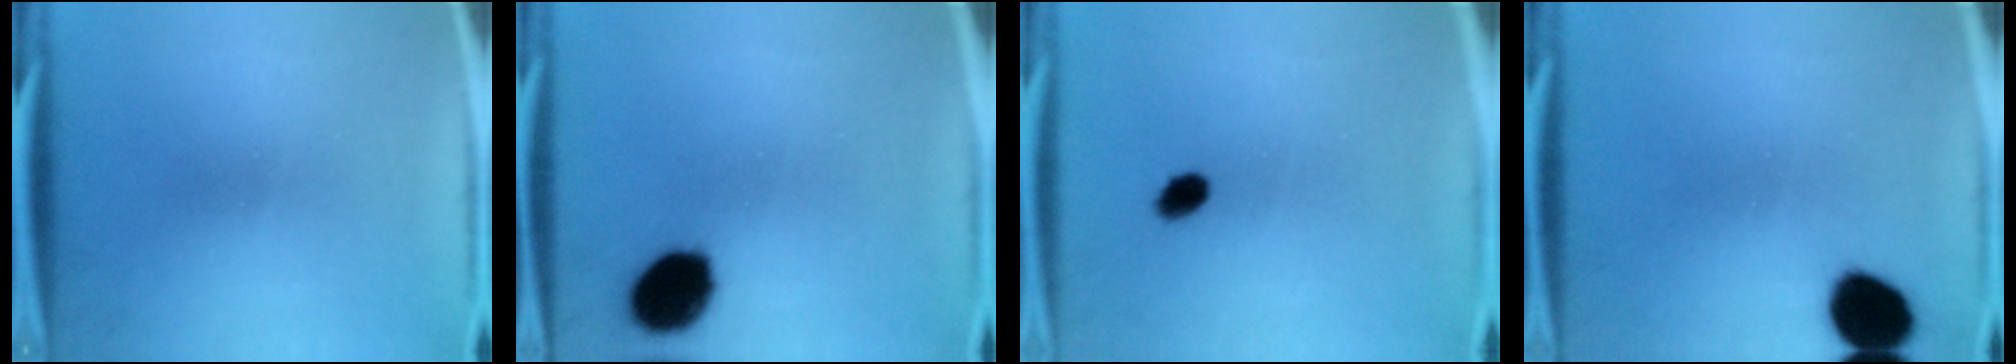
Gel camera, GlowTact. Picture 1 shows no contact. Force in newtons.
{"total": 13.8}
{"total": 3.2}
{"total": 11.7}